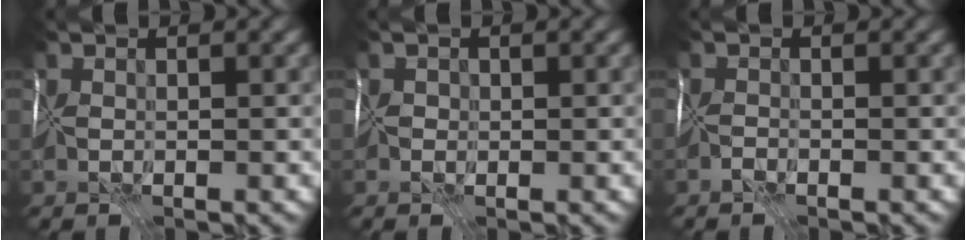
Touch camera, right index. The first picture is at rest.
{"total": 1.0, "force": [-0.1, 0.9, 0.3], "torque": [0.007, 0.004, -0.001]}
{"total": 1.6, "force": [-1.3, -0.6, -0.7], "torque": [0.025, -0.004, -0.029]}